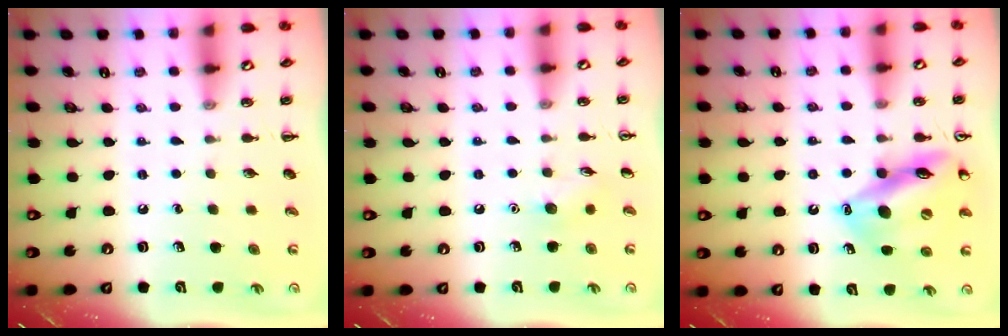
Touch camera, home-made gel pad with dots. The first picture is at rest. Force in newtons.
{"total": 5.6, "press": 5.3, "slide": 1.8}
{"total": 15.0, "press": 14.8, "slide": 2.4}